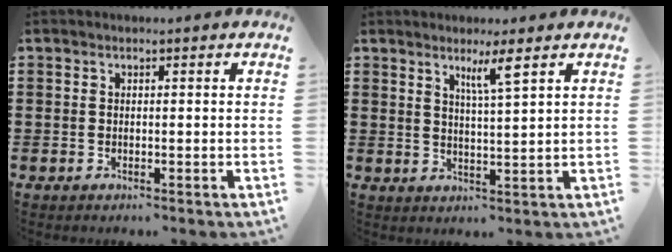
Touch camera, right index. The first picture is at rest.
{"total": 3.9, "force": [2.6, -0.1, 2.9], "torque": [-0.054, -0.004, 0.041]}